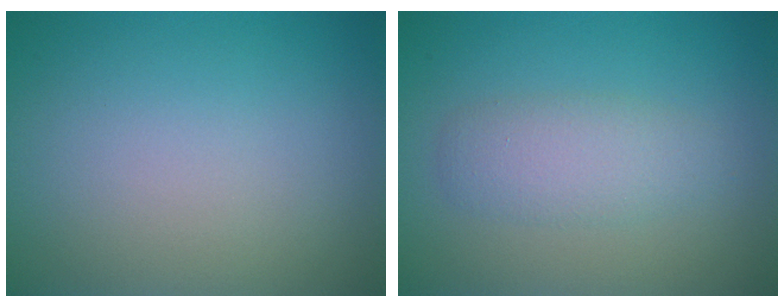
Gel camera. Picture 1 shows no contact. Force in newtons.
{"total": 2.8, "press": 2.8, "slide": 0.1}